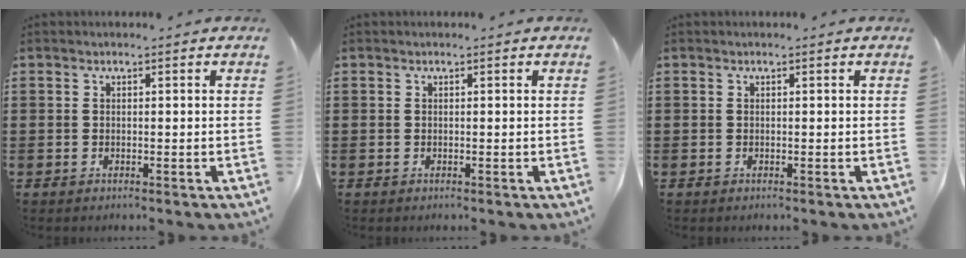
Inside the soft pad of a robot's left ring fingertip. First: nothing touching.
{"total": 0.0}
{"total": 0.0}